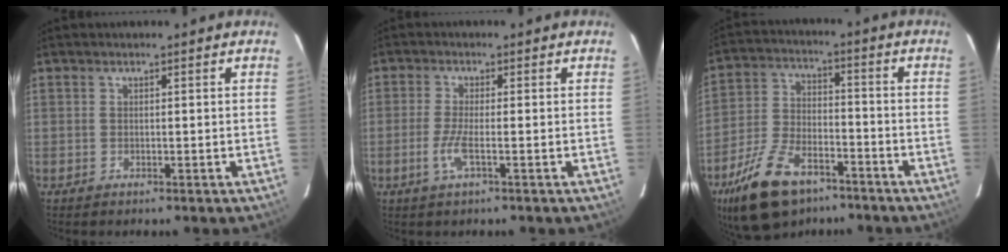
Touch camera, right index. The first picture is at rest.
{"total": 3.9, "force": [-1.5, 0.1, 3.6], "torque": [-0.081, -0.007, -0.032]}
{"total": 16.5, "force": [-10.9, 8.1, 9.4], "torque": [-0.204, -0.013, -0.192]}